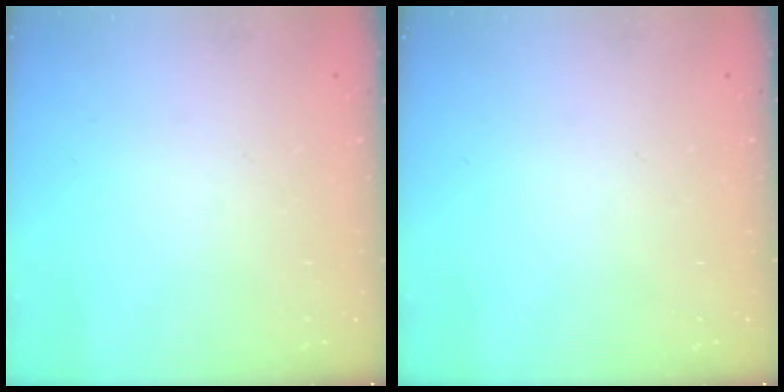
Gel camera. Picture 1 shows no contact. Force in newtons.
{"total": 0.0}